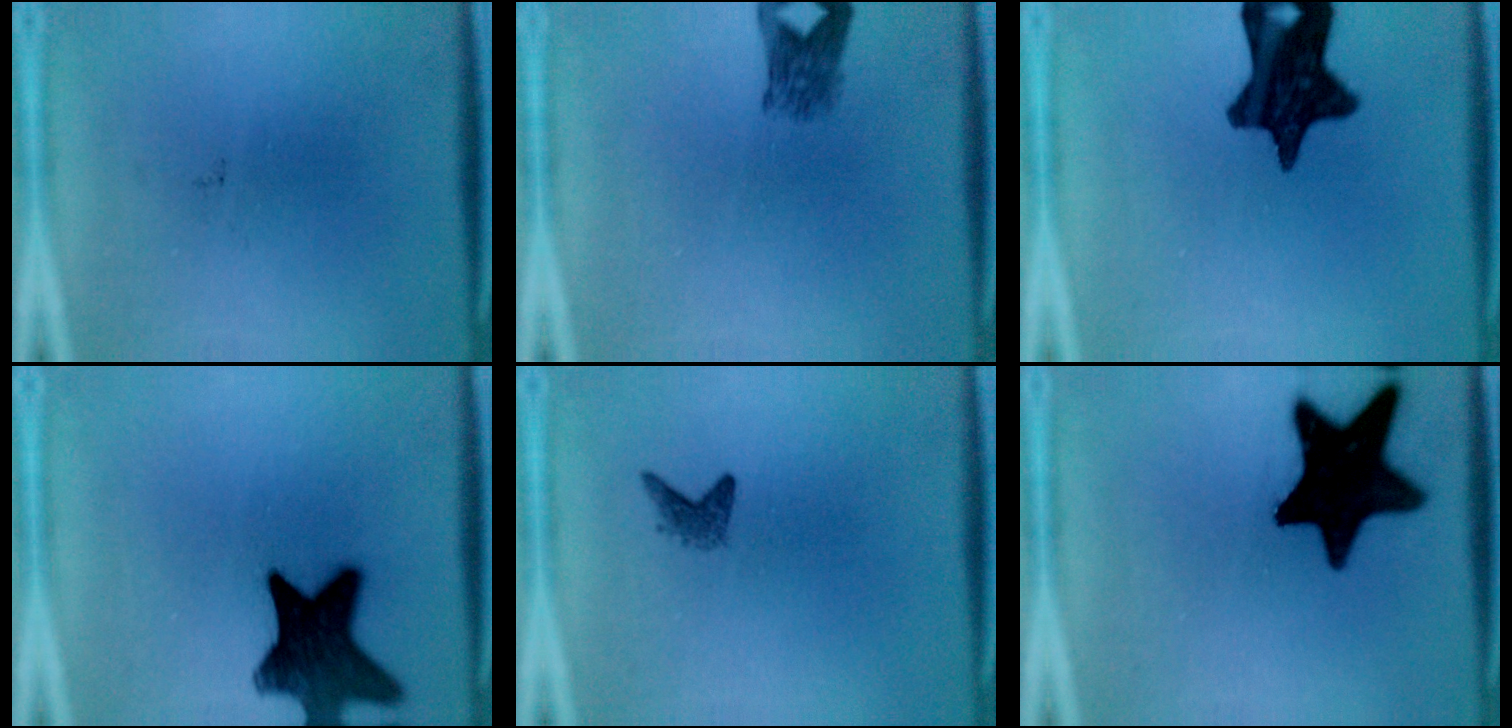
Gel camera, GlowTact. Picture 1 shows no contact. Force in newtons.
{"total": 3.3}
{"total": 13.8}
{"total": 14.6}
{"total": 1.4}
{"total": 18.7}